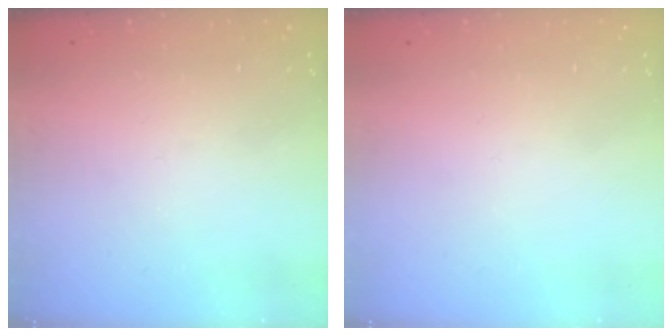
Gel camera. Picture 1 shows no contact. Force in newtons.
{"total": 1.8, "press": 1.8, "slide": 0.1}